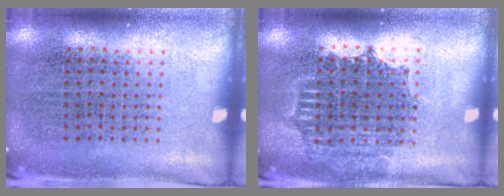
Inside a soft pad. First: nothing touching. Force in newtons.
{"total": 1.4, "press": 1.2, "slide": 0.7}